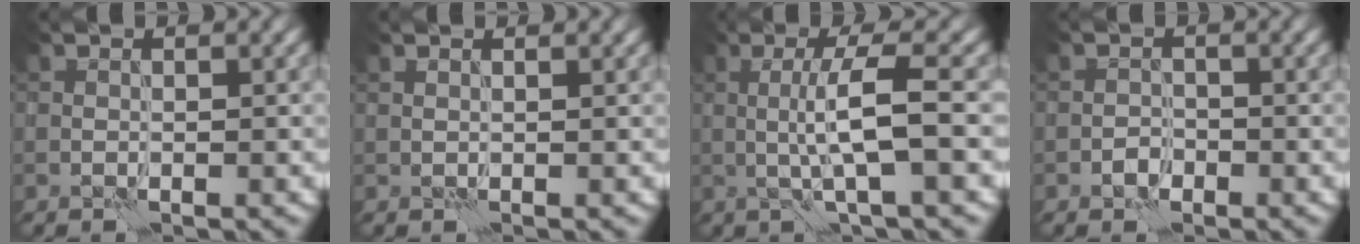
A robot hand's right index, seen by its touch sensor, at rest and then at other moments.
{"total": 0.7, "force": [0.6, 0.1, 0.3], "torque": [-0.009, -0.002, 0.006]}
{"total": 4.6, "force": [-0.1, 0.5, 4.6], "torque": [-0.085, 0.005, -0.005]}
{"total": 1.1, "force": [-0.6, 0.7, 0.4], "torque": [-0.004, 0.004, -0.013]}